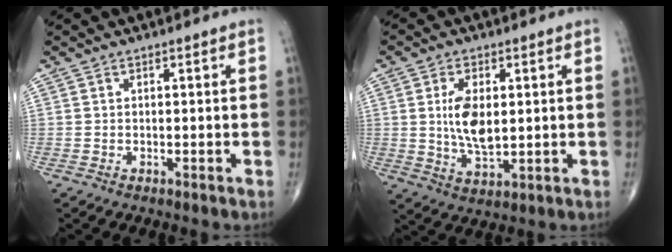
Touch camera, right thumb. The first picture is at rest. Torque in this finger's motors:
{"motor_torque": [2.52, 2.49, 1.15, -0.31, 0.12]}